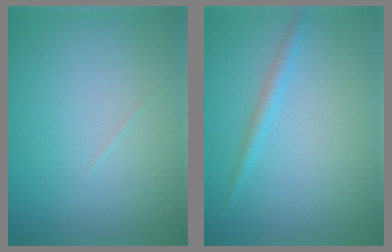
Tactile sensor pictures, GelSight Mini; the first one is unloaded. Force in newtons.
{"total": 1.3, "press": 1.3, "slide": 0.1}